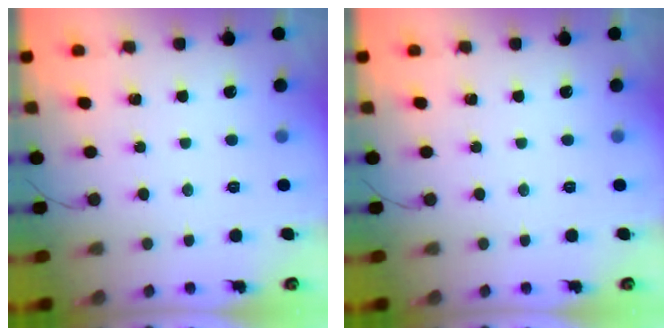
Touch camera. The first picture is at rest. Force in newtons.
{"total": 0.0}